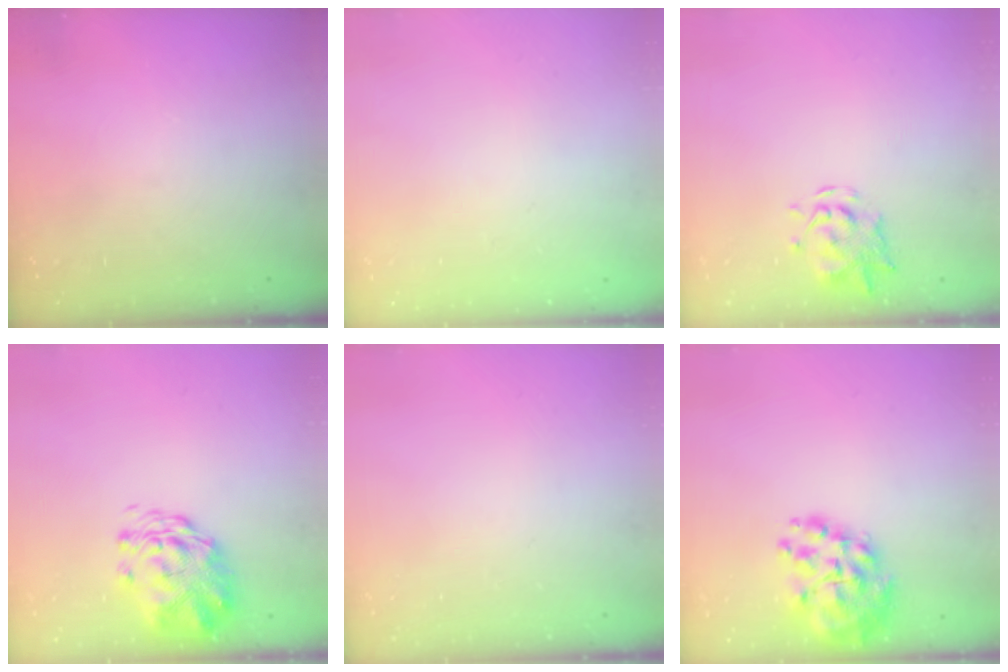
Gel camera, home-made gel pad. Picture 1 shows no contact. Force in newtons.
{"total": 1.6, "press": 1.6, "slide": 0.2}
{"total": 1.8, "press": 1.8, "slide": 0.4}
{"total": 3.0, "press": 2.8, "slide": 1.1}
{"total": 0.0}
{"total": 14.8, "press": 14.1, "slide": 4.5}